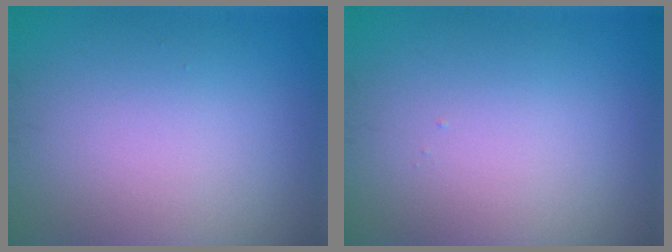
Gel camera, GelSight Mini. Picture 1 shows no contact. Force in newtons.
{"total": 0.0}